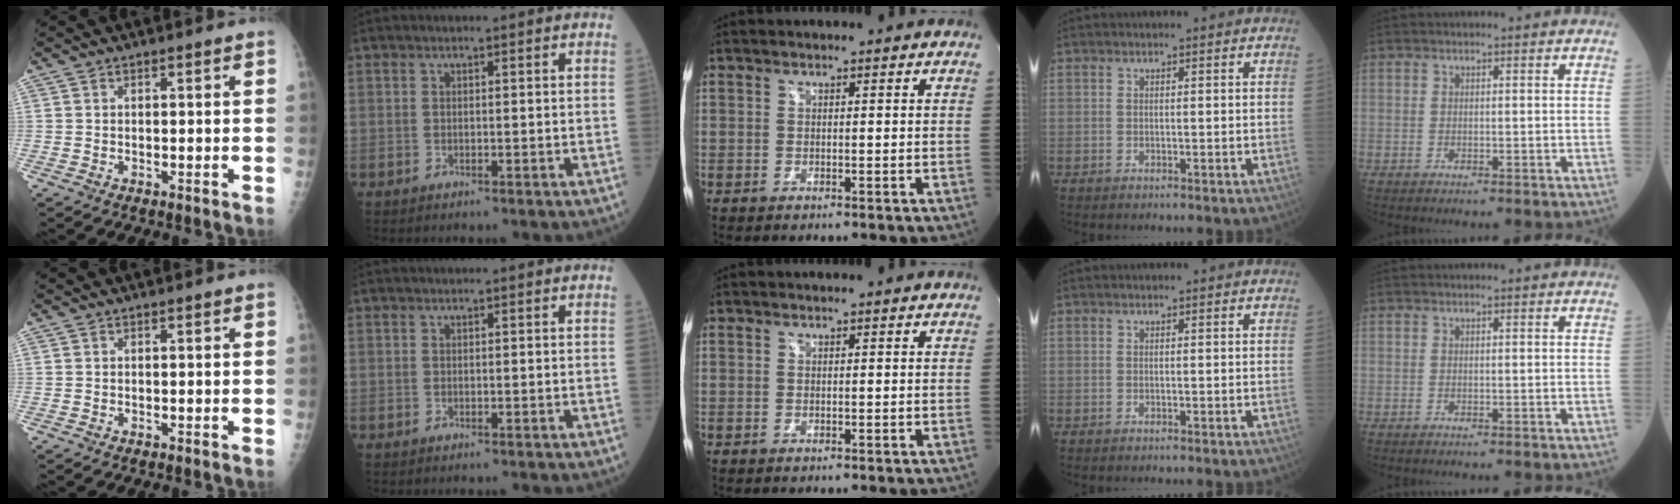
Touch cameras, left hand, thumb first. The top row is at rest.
{}